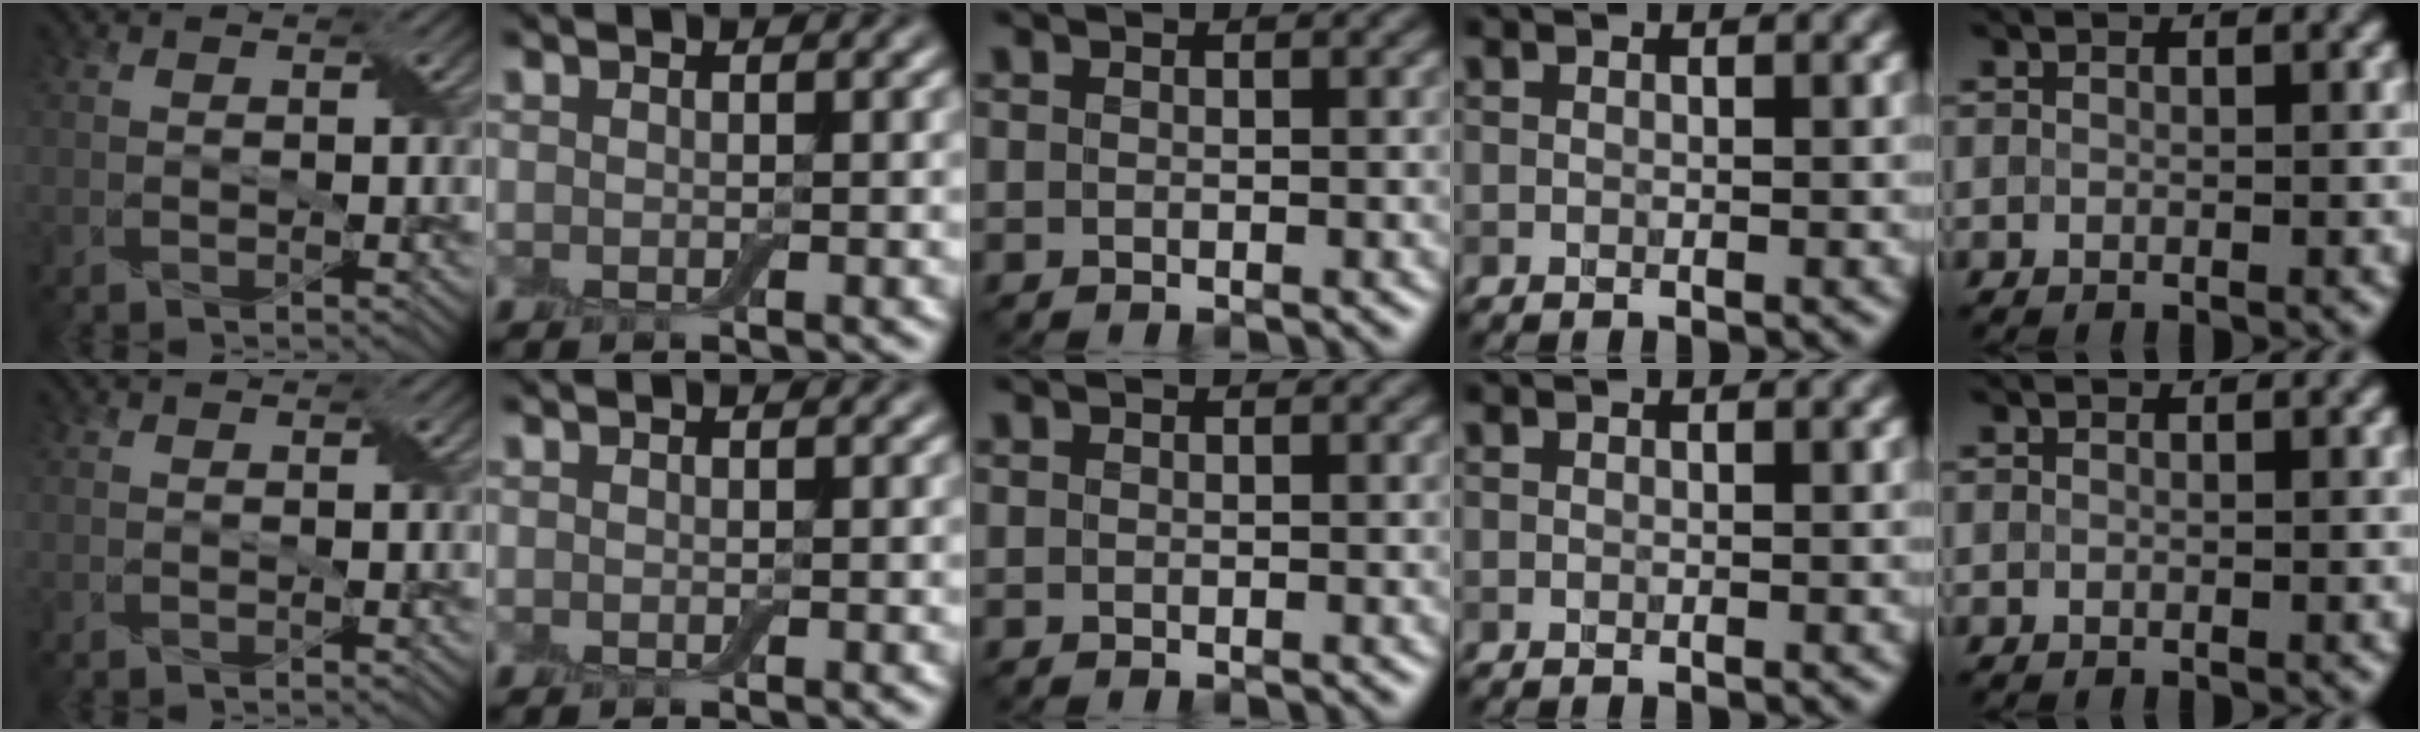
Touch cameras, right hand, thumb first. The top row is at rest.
{}